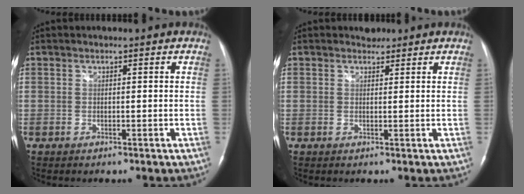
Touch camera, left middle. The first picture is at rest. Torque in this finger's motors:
{"motor_torque": [0.04, 0.02, -0.03, 0.01]}